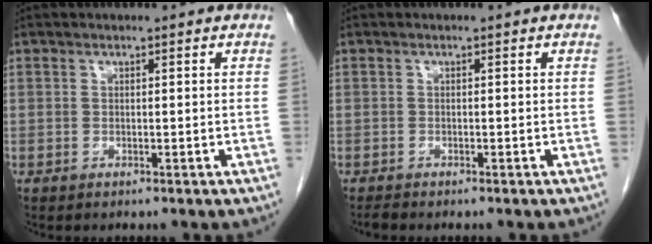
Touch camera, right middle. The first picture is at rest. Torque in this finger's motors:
{"motor_torque": [0.12, 0.11, 0.00, 0.00]}